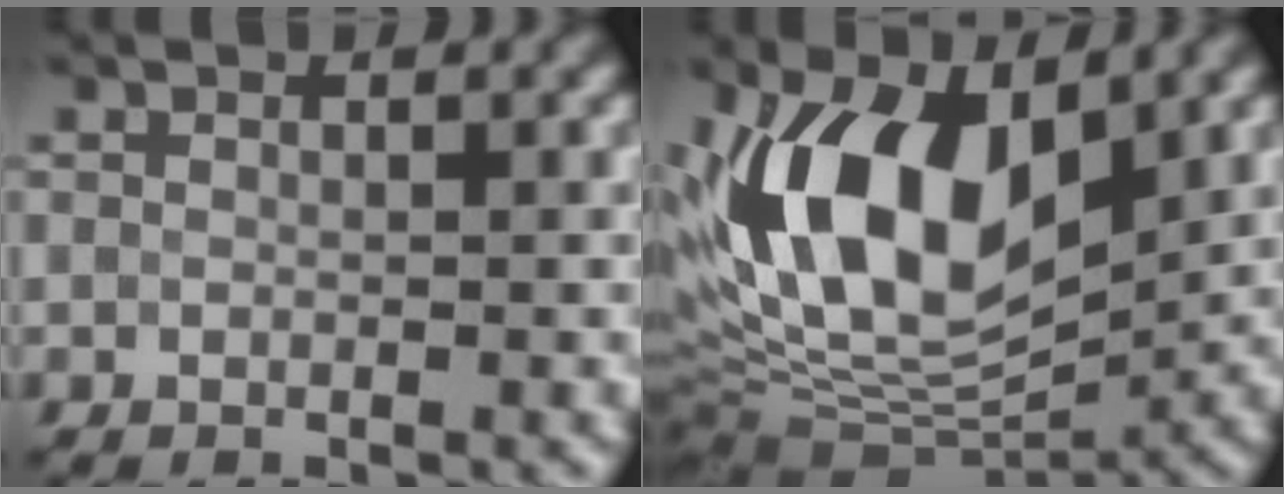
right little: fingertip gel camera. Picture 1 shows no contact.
{"total": 12.7, "force": [2.6, 6.6, 10.5], "torque": [-0.190, 0.000, 0.041]}